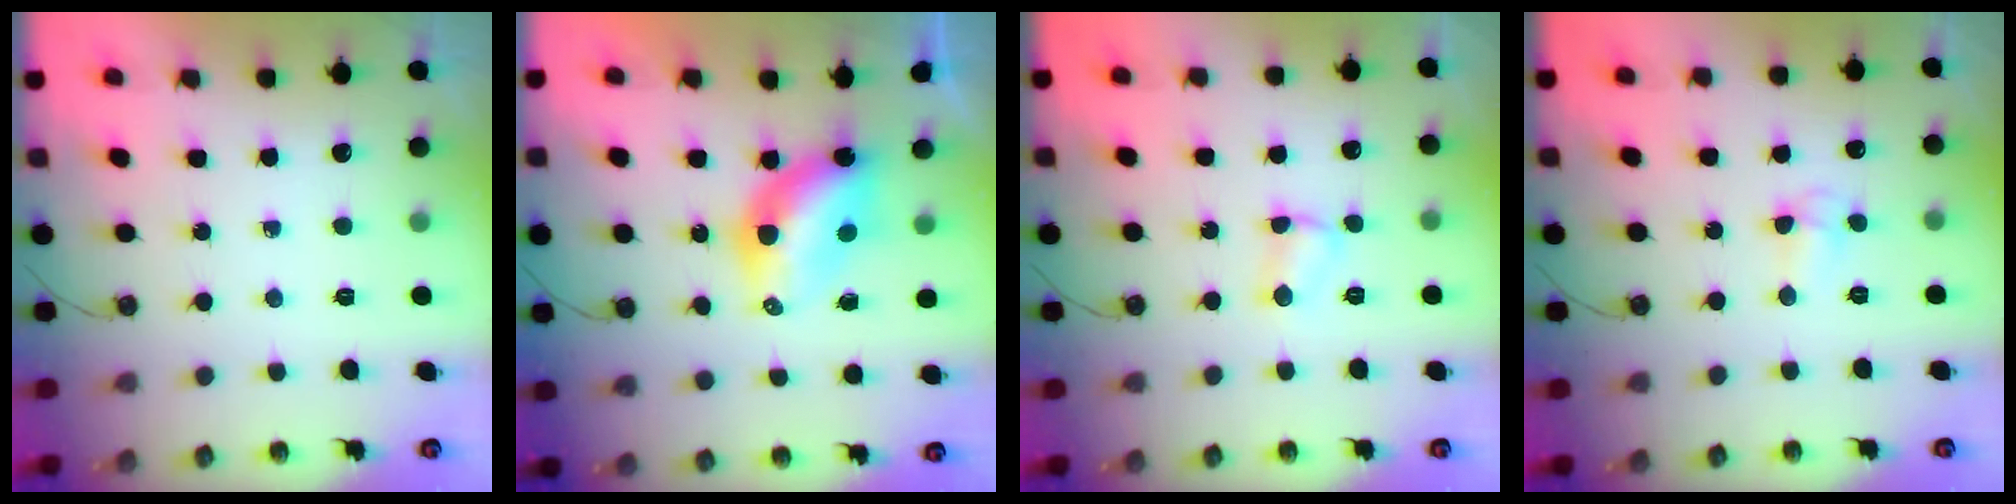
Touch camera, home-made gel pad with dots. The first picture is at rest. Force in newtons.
{"total": 7.3, "press": 7.3, "slide": 0.6}
{"total": 5.2, "press": 5.1, "slide": 0.6}
{"total": 4.7, "press": 4.7, "slide": 0.7}